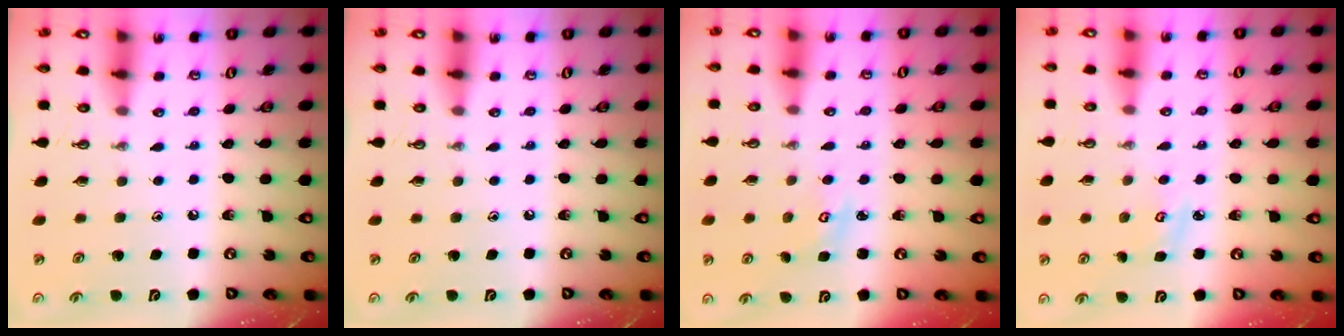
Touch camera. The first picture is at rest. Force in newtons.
{"total": 0.0}
{"total": 2.7, "press": 2.7, "slide": 0.4}
{"total": 3.4, "press": 3.4, "slide": 0.4}